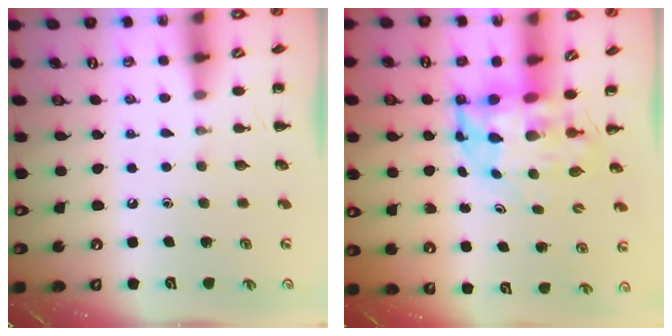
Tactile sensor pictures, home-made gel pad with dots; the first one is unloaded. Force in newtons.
{"total": 5.8, "press": 5.6, "slide": 1.5}